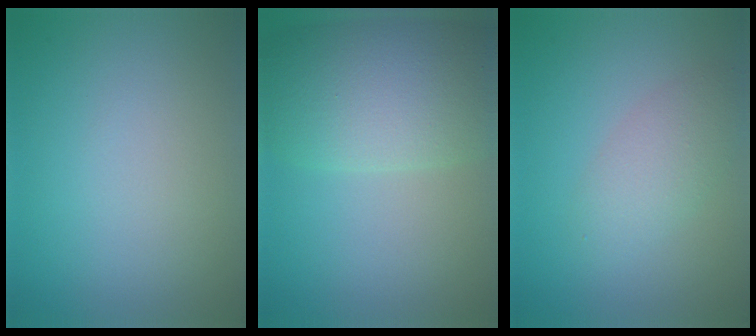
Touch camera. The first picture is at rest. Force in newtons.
{"total": 8.2, "press": 8.1, "slide": 0.6}
{"total": 2.9, "press": 2.9, "slide": 0.2}